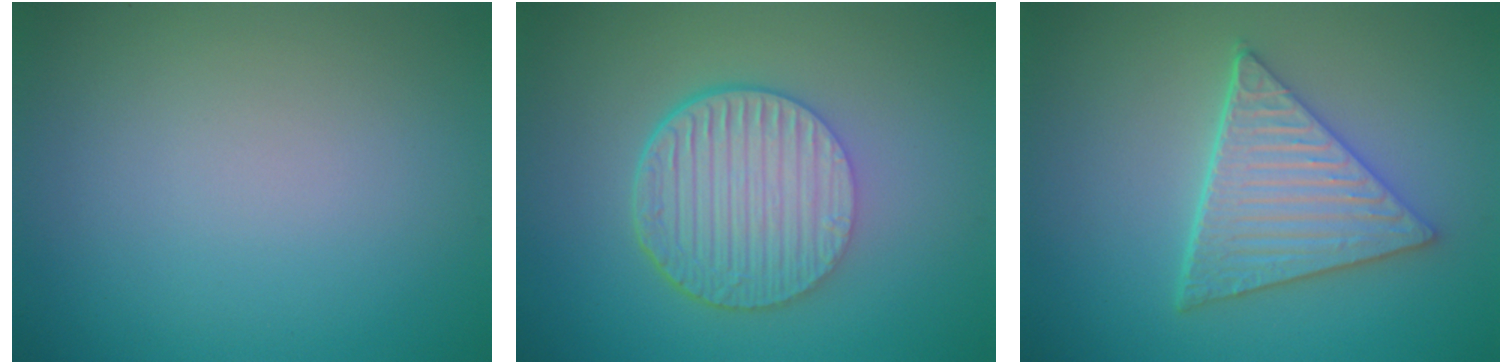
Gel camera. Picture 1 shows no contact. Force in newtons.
{"total": 6.7, "press": 4.6, "slide": 4.9}
{"total": 5.6, "press": 4.5, "slide": 3.3}